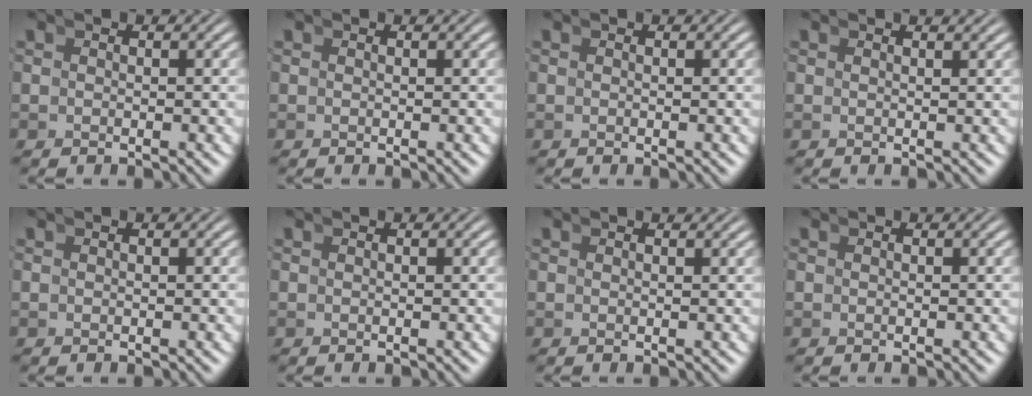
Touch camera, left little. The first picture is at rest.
{"total": 0.0}
{"total": 0.0}
{"total": 0.8, "force": [0.8, -0.2, 0.1], "torque": [0.003, 0.000, 0.011]}
{"total": 0.0}
{"total": 0.0}
{"total": 0.5, "force": [0.5, 0.1, 0.0], "torque": [0.000, 0.000, 0.008]}
{"total": 0.0}